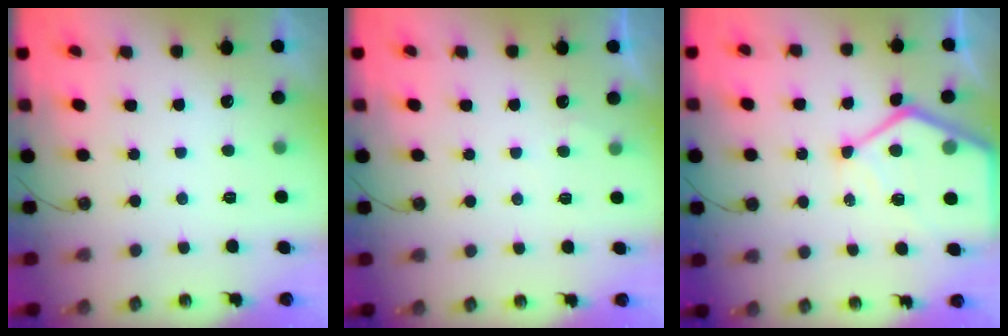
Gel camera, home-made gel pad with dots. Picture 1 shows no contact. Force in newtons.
{"total": 2.8, "press": 2.8, "slide": 0.3}
{"total": 14.5, "press": 14.4, "slide": 1.3}